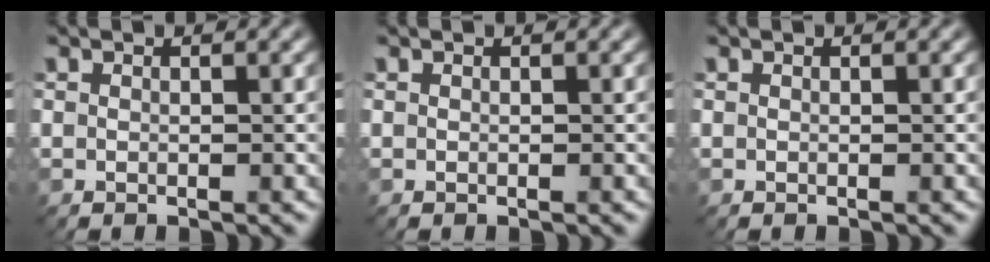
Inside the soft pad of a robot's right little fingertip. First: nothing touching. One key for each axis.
{"total": 0.0}
{"total": 0.0}